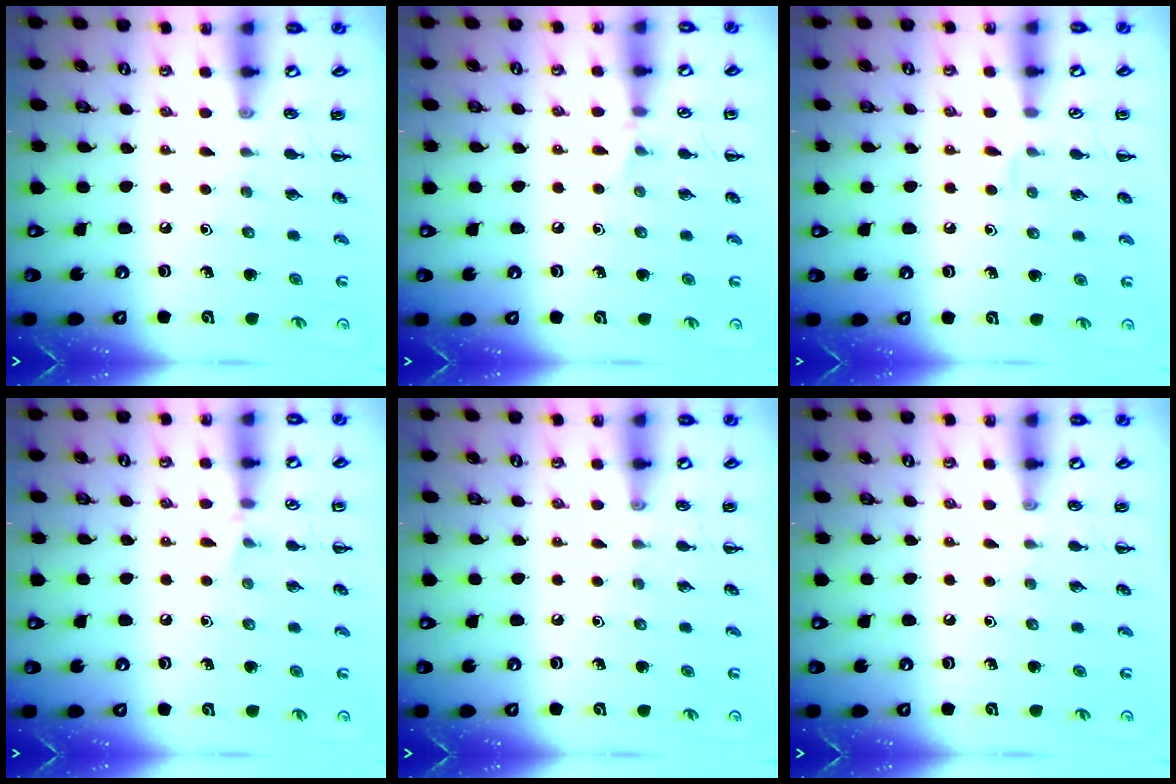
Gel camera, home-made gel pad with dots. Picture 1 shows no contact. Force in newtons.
{"total": 3.9, "press": 3.6, "slide": 1.4}
{"total": 2.8, "press": 2.7, "slide": 1.0}
{"total": 3.9, "press": 3.6, "slide": 1.4}
{"total": 0.0}
{"total": 0.0}